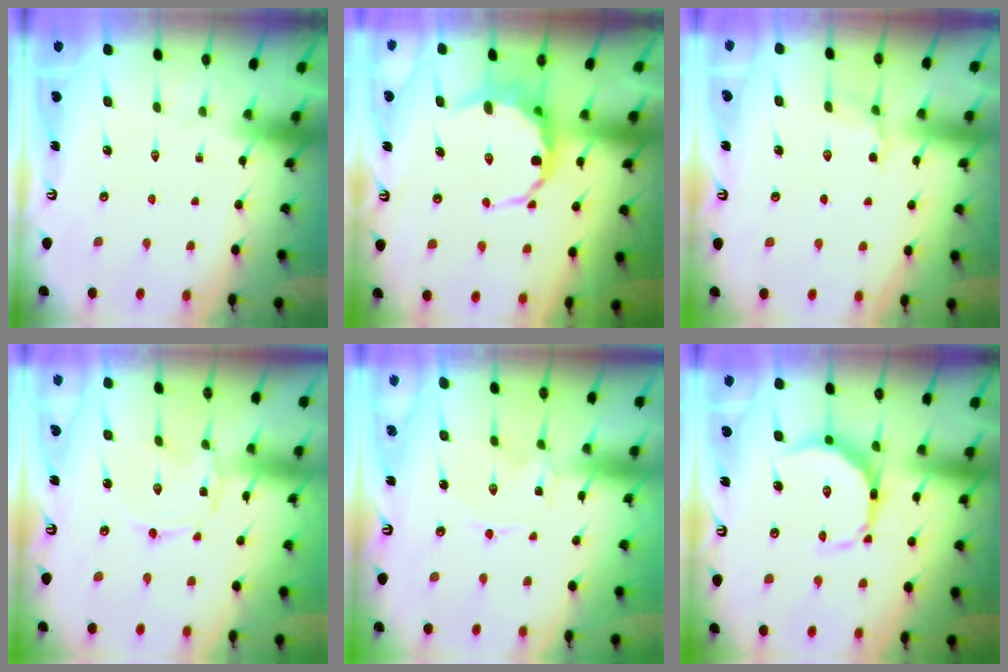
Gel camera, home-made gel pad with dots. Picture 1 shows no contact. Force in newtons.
{"total": 7.7, "press": 7.4, "slide": 2.0}
{"total": 5.7, "press": 5.3, "slide": 1.9}
{"total": 1.0, "press": 1.0, "slide": 0.2}
{"total": 0.0}
{"total": 11.0, "press": 11.0, "slide": 0.6}